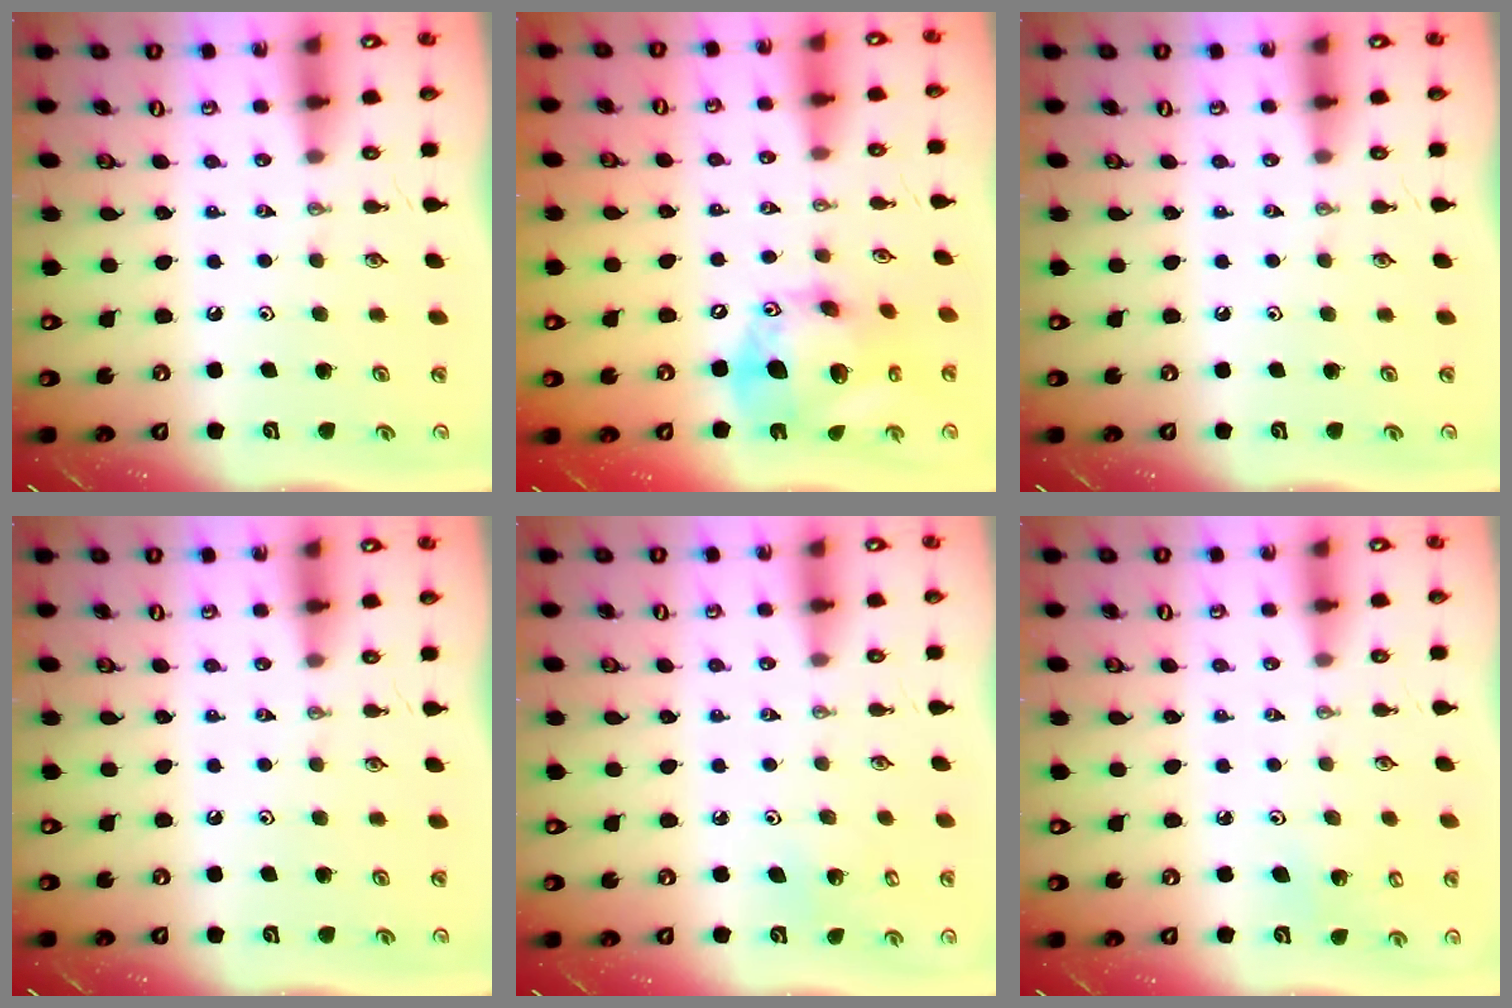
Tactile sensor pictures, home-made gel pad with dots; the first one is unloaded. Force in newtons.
{"total": 18.8, "press": 18.5, "slide": 3.3}
{"total": 0.0}
{"total": 0.0}
{"total": 4.2, "press": 4.2, "slide": 0.4}
{"total": 3.3, "press": 3.3, "slide": 0.3}